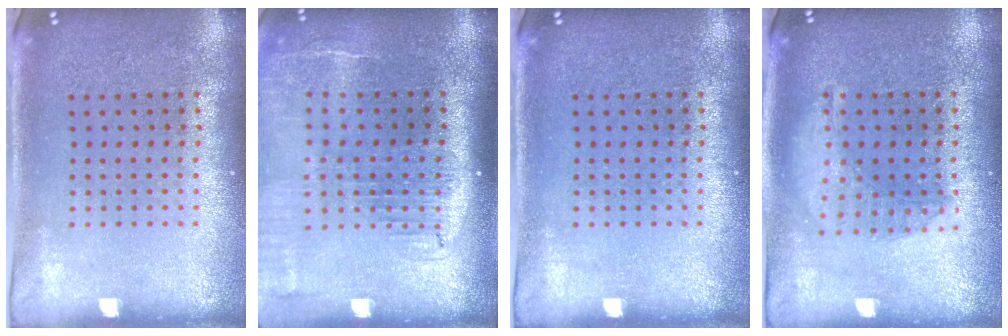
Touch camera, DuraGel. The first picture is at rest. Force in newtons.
{"total": 2.0, "press": 1.6, "slide": 1.2}
{"total": 0.0}
{"total": 1.4, "press": 1.4, "slide": 0.3}